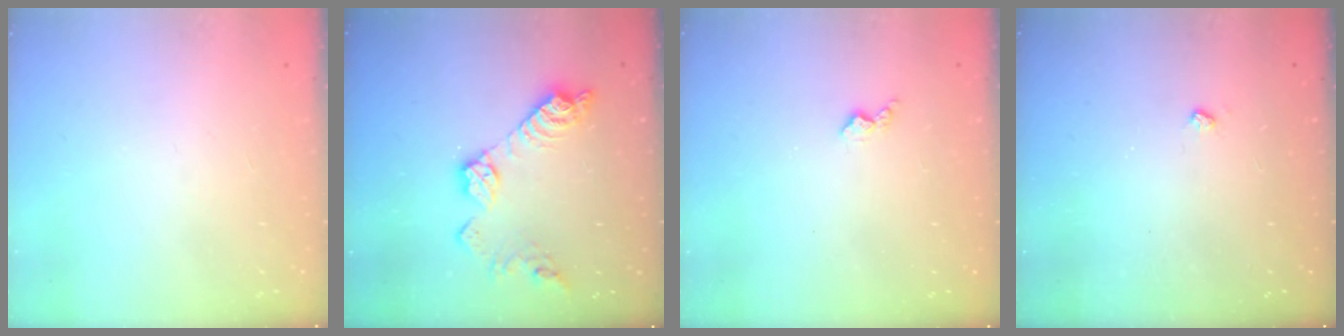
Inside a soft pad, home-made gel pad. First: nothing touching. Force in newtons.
{"total": 13.1, "press": 13.1, "slide": 0.8}
{"total": 2.9, "press": 2.9, "slide": 0.5}
{"total": 3.8, "press": 3.7, "slide": 0.7}